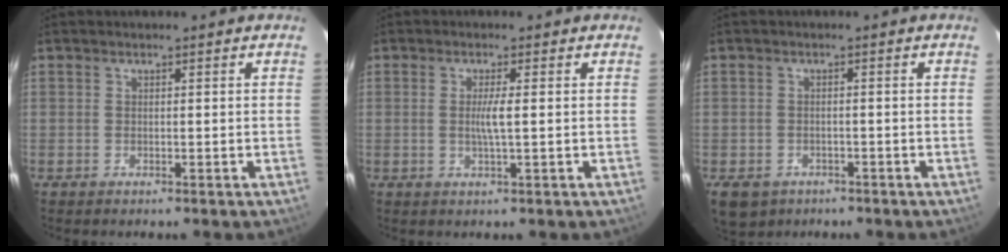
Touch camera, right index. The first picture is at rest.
{"total": 2.8, "force": [0.0, -0.3, 2.8], "torque": [-0.055, -0.003, 0.000]}
{"total": 8.0, "force": [-4.2, 6.4, 2.1], "torque": [-0.062, -0.002, -0.056]}